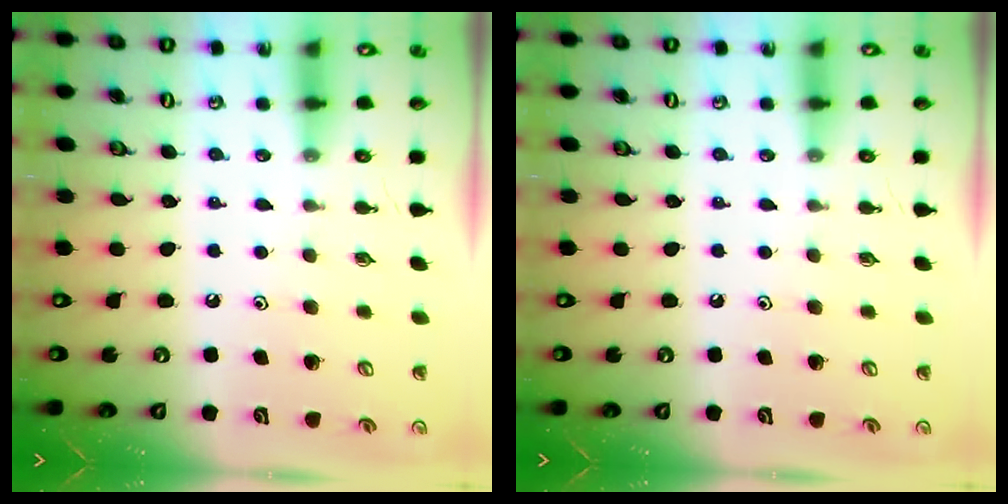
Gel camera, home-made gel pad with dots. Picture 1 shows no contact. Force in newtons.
{"total": 0.0}